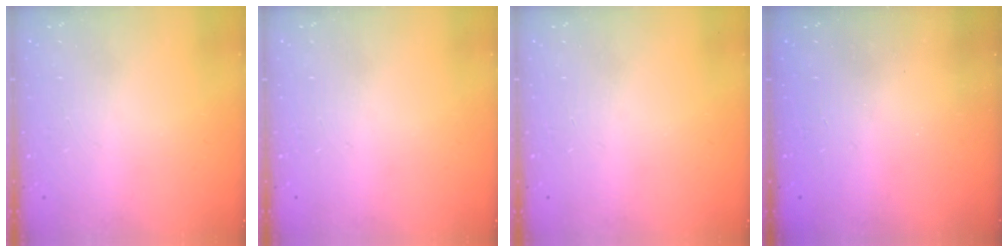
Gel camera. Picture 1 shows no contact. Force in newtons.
{"total": 0.0}
{"total": 0.0}
{"total": 2.4, "press": 2.3, "slide": 0.8}